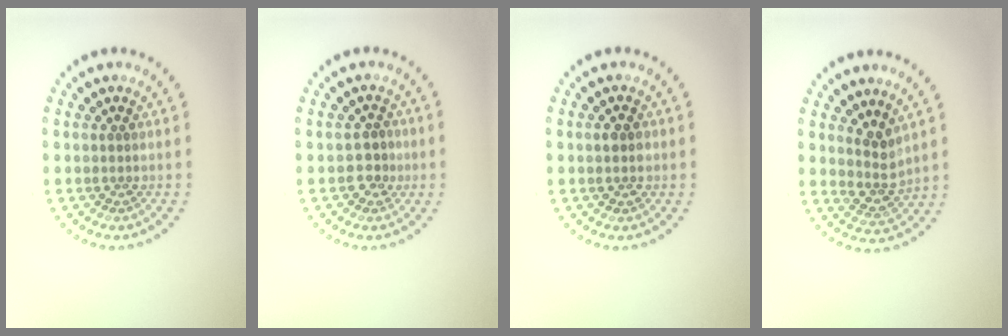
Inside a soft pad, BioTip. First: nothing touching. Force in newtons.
{"total": 2.0, "press": 1.9, "slide": 0.7}
{"total": 1.8, "press": 1.8, "slide": 0.2}
{"total": 2.5, "press": 1.9, "slide": 1.7}